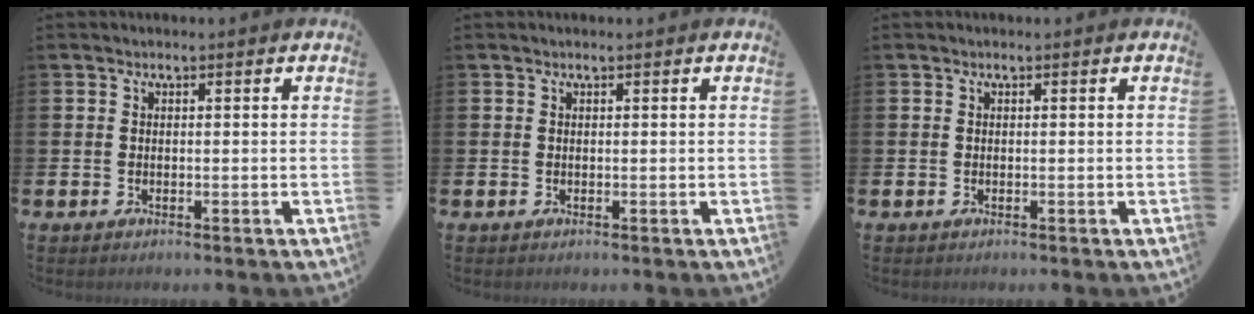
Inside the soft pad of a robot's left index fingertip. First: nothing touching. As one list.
[{"total": 0.0}, {"total": 0.0}]